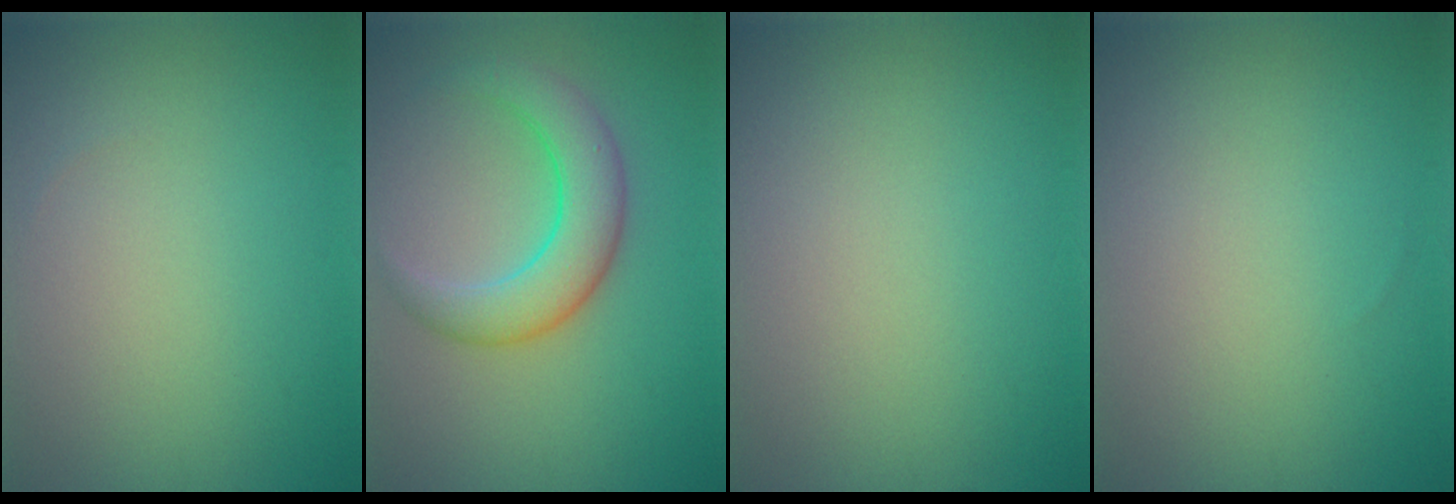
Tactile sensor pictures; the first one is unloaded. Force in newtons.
{"total": 5.2, "press": 5.2, "slide": 0.1}
{"total": 0.0}
{"total": 0.0}